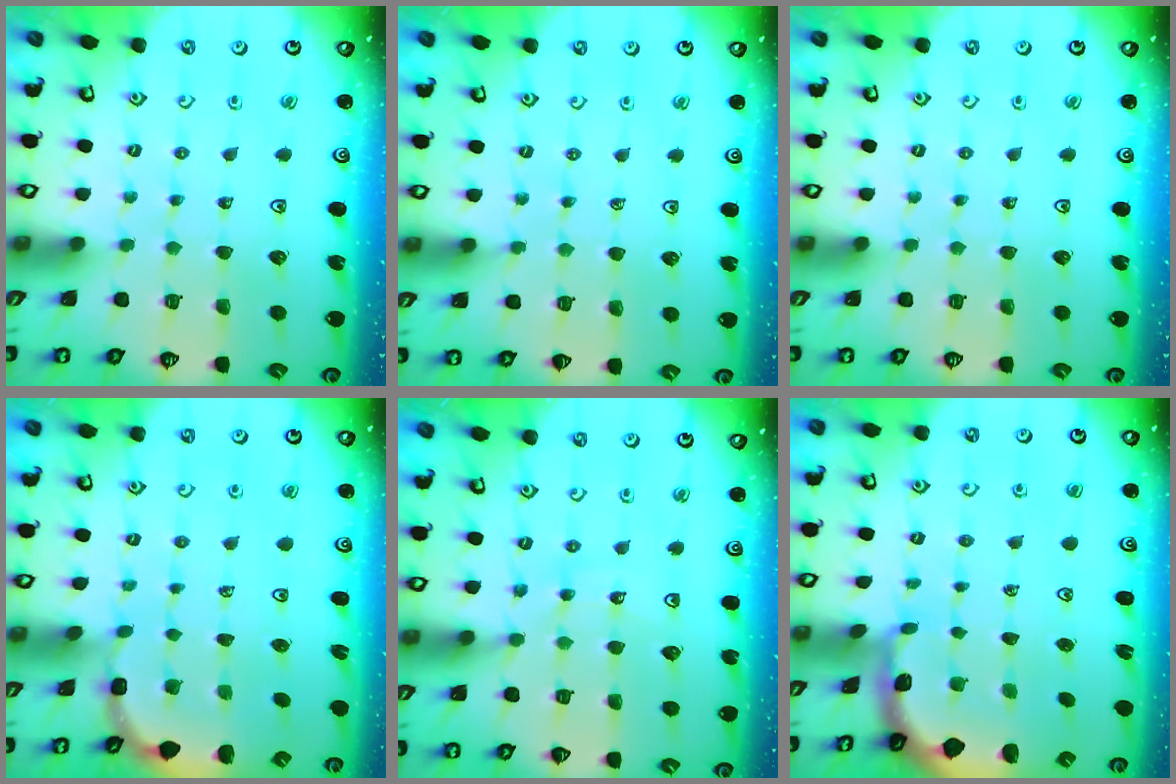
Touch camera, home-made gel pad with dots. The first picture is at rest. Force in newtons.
{"total": 1.9, "press": 1.9, "slide": 0.3}
{"total": 0.0}
{"total": 1.8, "press": 1.7, "slide": 0.7}
{"total": 11.7, "press": 11.2, "slide": 3.5}
{"total": 0.8, "press": 0.8, "slide": 0.2}